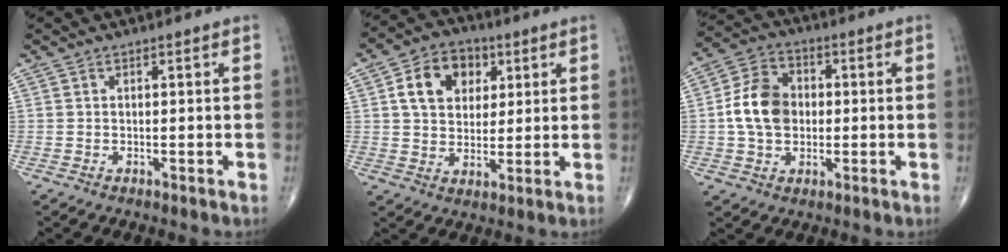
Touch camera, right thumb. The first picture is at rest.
{"total": 11.2, "force": [3.6, 8.3, 6.6], "torque": [-0.079, -0.003, 0.058]}
{"total": 10.7, "force": [-0.1, 8.0, 7.0], "torque": [-0.112, 0.019, -0.009]}